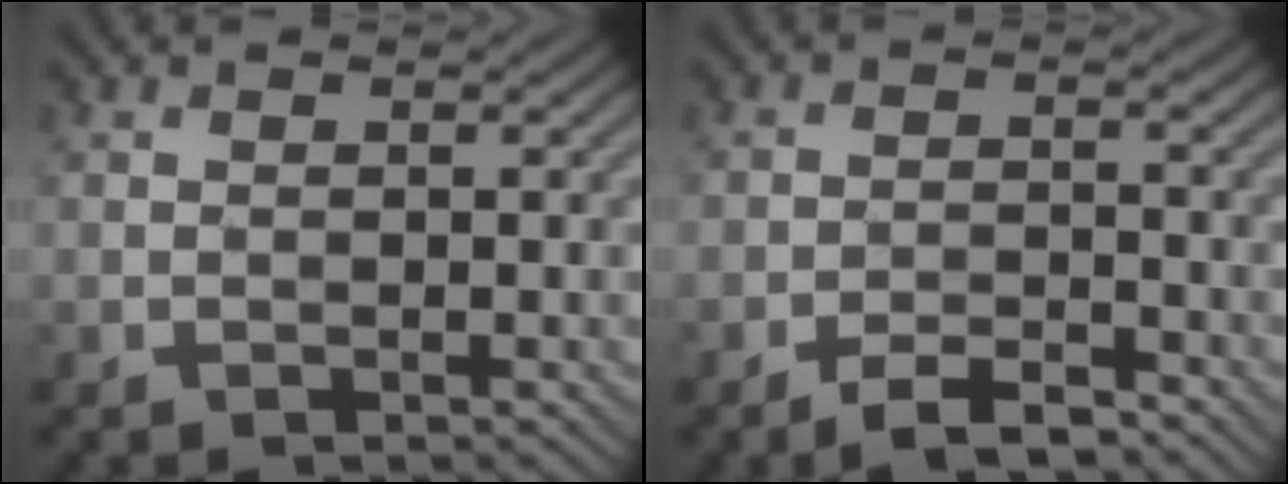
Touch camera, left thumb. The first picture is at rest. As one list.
[{"total": 3.9, "force": [-3.2, 1.0, 2.0], "torque": [-0.036, 0.008, -0.058]}]